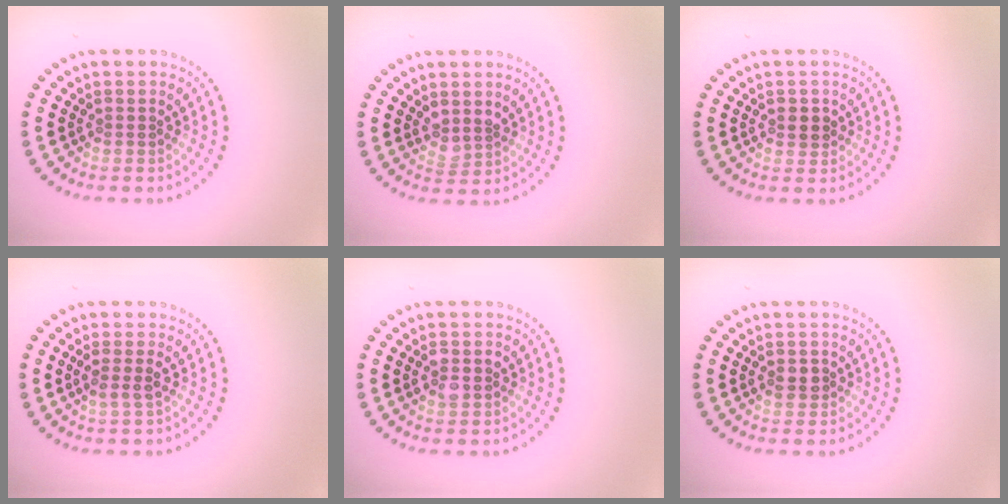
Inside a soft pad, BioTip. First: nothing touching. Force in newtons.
{"total": 1.6, "press": 1.3, "slide": 0.9}
{"total": 1.3, "press": 1.3, "slide": 0.4}
{"total": 1.5, "press": 1.4, "slide": 0.6}
{"total": 2.3, "press": 2.3, "slide": 0.2}
{"total": 1.4, "press": 1.4, "slide": 0.2}